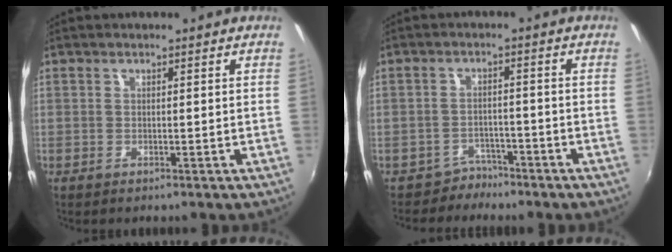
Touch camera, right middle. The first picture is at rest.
{"total": 3.5, "force": [-3.0, 1.9, -0.4], "torque": [0.002, 0.013, -0.048]}